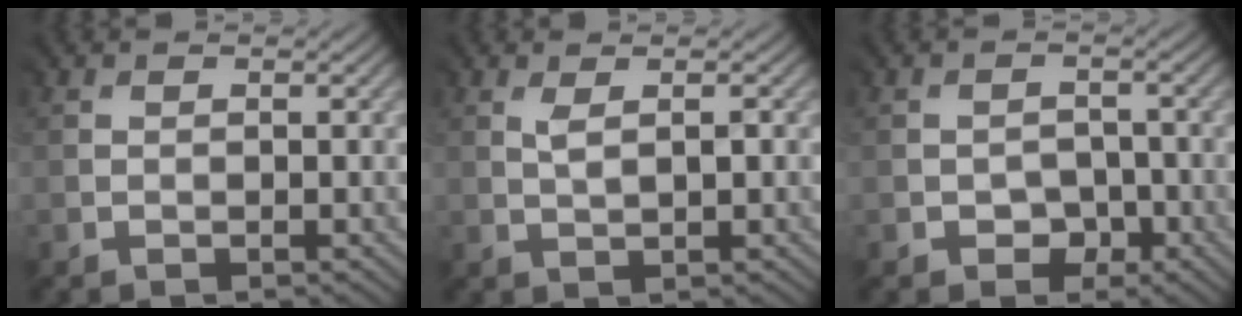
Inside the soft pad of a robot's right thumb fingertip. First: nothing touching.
{"total": 1.1, "force": [0.9, 0.0, 0.7], "torque": [-0.022, -0.001, 0.021]}
{"total": 2.0, "force": [-1.6, 1.2, -0.5], "torque": [0.017, -0.001, -0.027]}